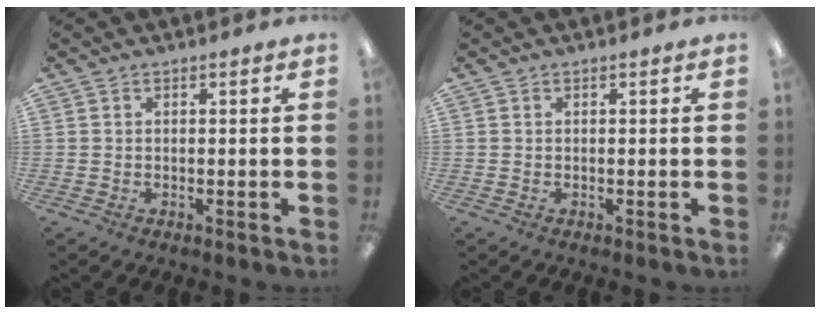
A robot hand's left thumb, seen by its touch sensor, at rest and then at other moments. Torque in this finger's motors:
{"motor_torque": [0.00, 0.00, 0.19, -0.05, 0.00]}